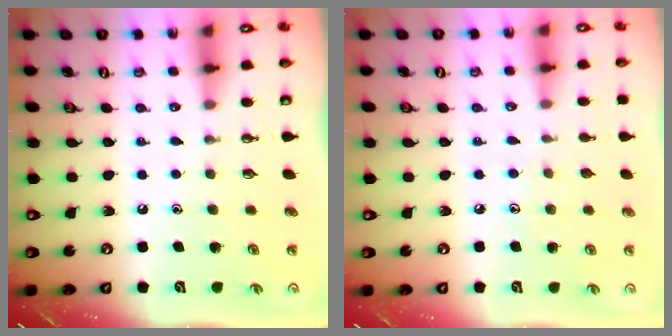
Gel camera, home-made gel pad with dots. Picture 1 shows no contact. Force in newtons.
{"total": 3.9, "press": 3.8, "slide": 0.4}